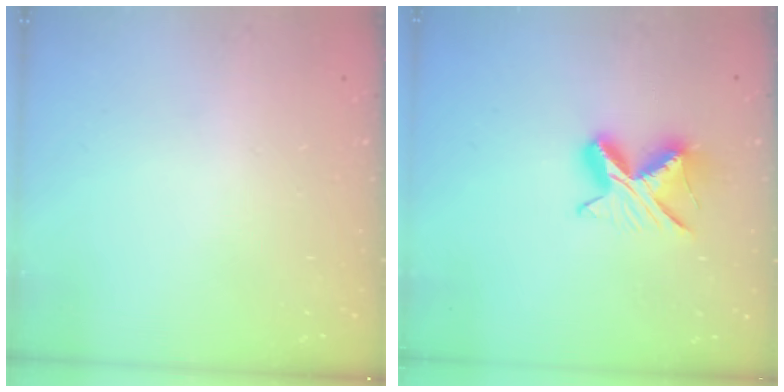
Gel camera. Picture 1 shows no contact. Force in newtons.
{"total": 8.7, "press": 8.7, "slide": 0.2}